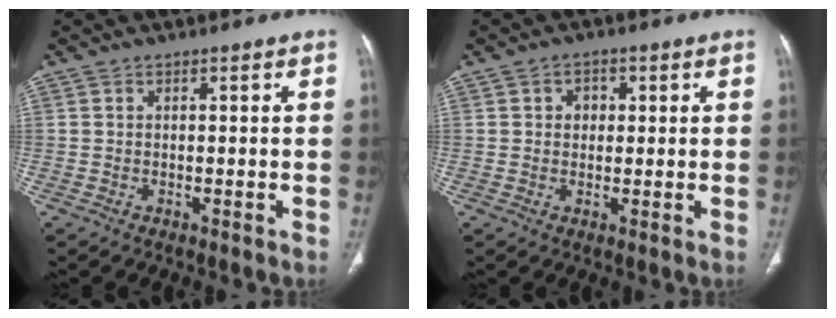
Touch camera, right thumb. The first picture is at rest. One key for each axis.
{"total": 3.0, "fx": 0.8, "fy": 2.4, "fz": 1.5, "tx": -0.005, "ty": 0.001, "tz": 0.010}